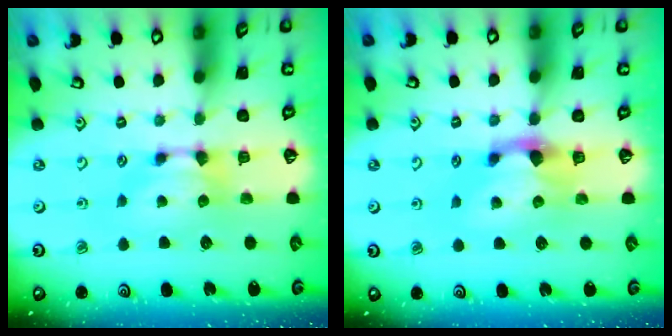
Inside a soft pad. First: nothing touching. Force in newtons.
{"total": 1.9, "press": 1.4, "slide": 1.3}